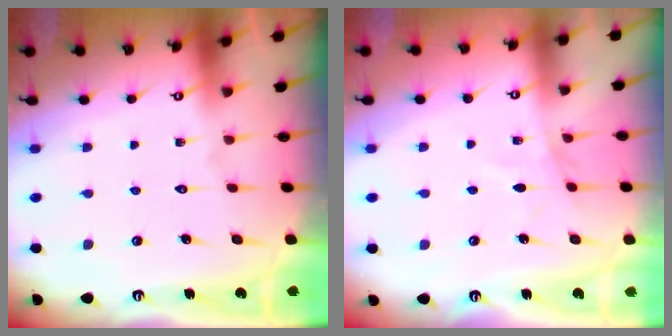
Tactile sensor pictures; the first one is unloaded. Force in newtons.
{"total": 2.9, "press": 2.9, "slide": 0.4}